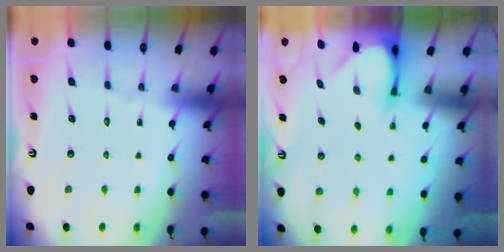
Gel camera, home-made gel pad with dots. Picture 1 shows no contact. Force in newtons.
{"total": 3.6, "press": 3.6, "slide": 0.3}